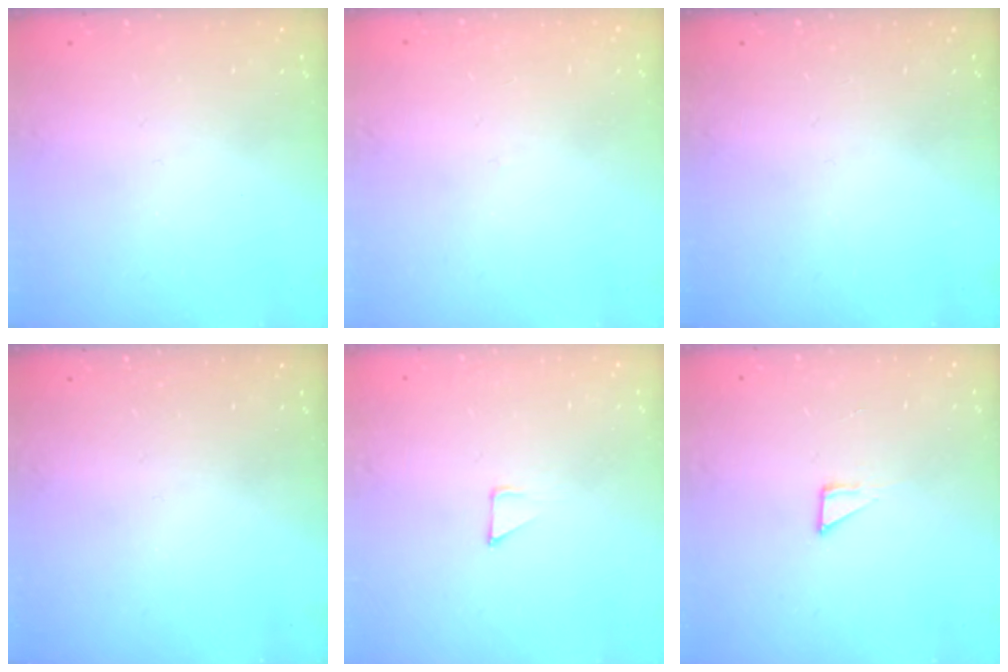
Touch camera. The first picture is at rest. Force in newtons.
{"total": 2.7, "press": 2.7, "slide": 0.3}
{"total": 0.0}
{"total": 0.0}
{"total": 3.1, "press": 3.1, "slide": 0.3}
{"total": 4.1, "press": 4.1, "slide": 0.3}